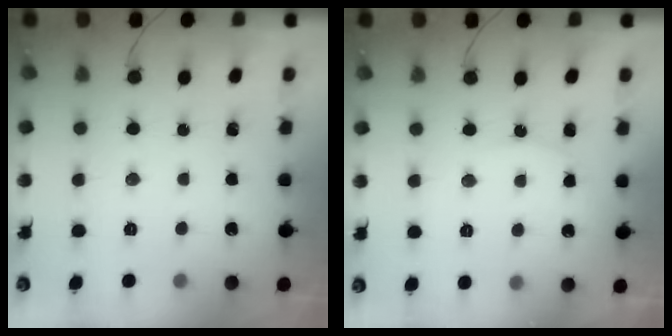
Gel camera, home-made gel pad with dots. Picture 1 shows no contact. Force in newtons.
{"total": 5.9, "press": 5.9, "slide": 0.3}